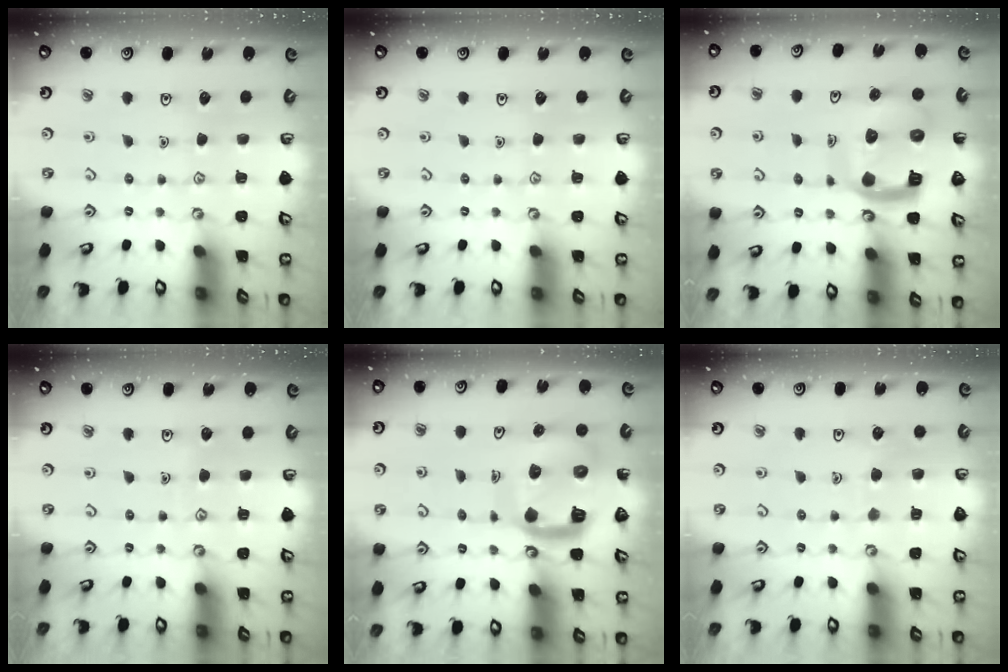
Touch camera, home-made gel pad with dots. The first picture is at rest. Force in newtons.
{"total": 0.0}
{"total": 14.1, "press": 14.0, "slide": 1.8}
{"total": 3.1, "press": 3.1, "slide": 0.3}
{"total": 14.2, "press": 14.1, "slide": 1.7}
{"total": 3.5, "press": 3.5, "slide": 0.2}